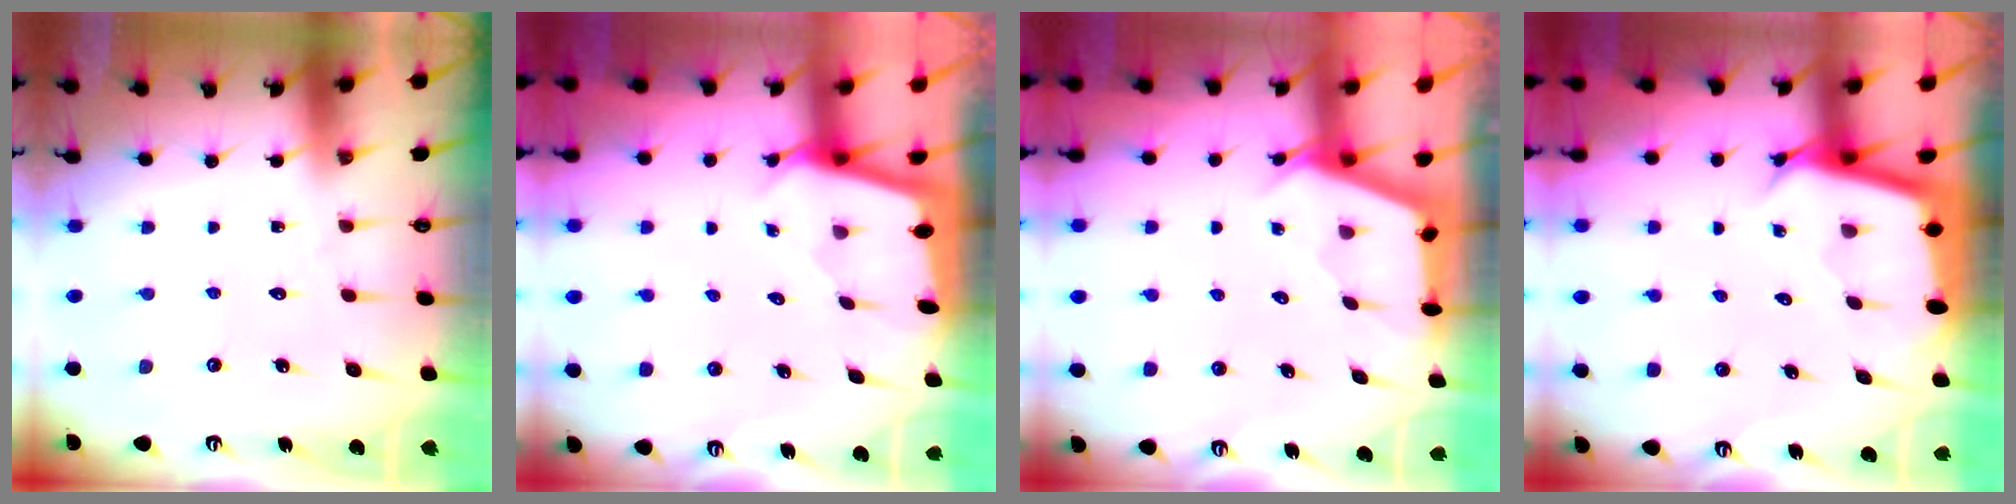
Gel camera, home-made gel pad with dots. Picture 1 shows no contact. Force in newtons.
{"total": 1.6, "press": 1.6, "slide": 0.2}
{"total": 2.5, "press": 2.5, "slide": 0.3}
{"total": 3.0, "press": 3.0, "slide": 0.2}